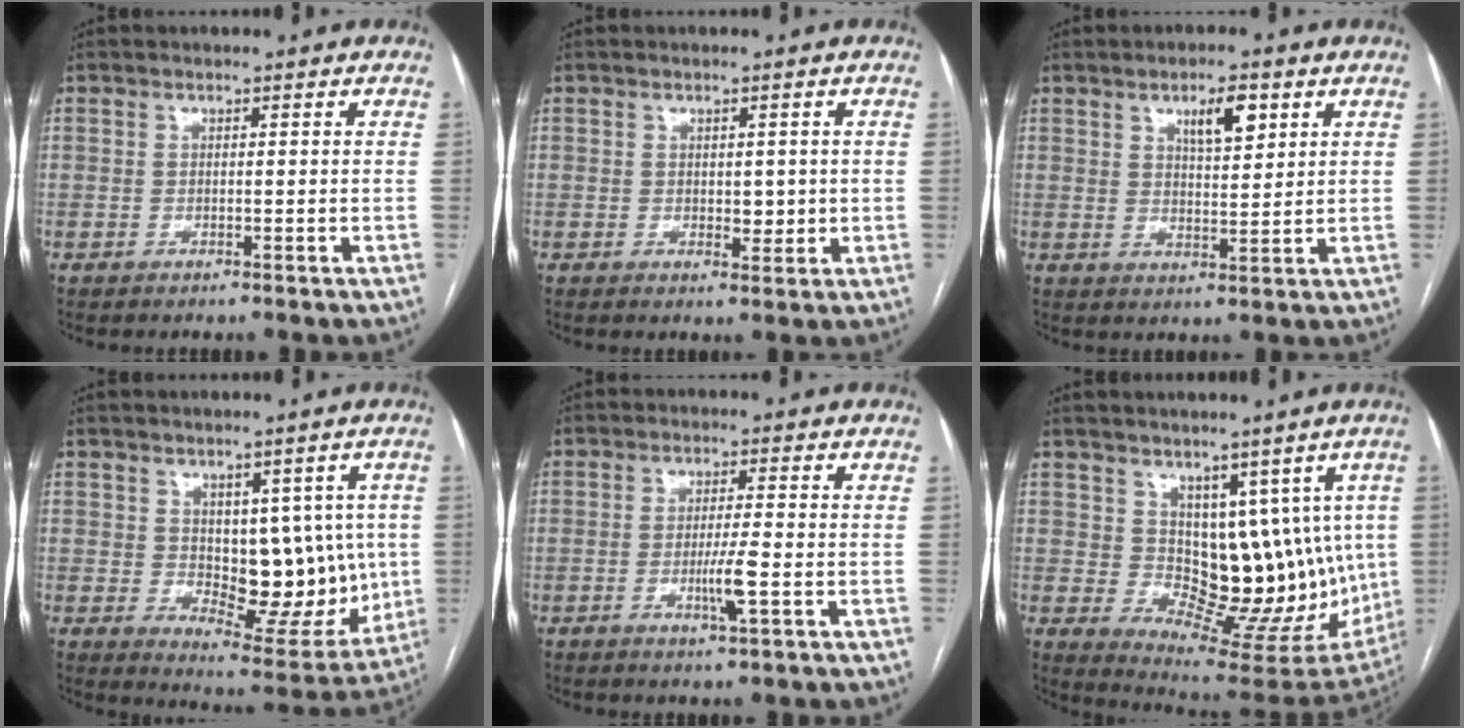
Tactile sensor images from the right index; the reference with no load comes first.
{"total": 2.7, "force": [0.2, 1.7, 2.1], "torque": [-0.026, -0.004, 0.008]}
{"total": 5.8, "force": [3.0, 1.8, 4.6], "torque": [-0.077, 0.002, 0.051]}
{"total": 13.0, "force": [0.4, 7.1, 10.9], "torque": [-0.124, 0.003, 0.031]}
{"total": 4.5, "force": [-1.3, -0.1, 4.3], "torque": [-0.082, -0.010, -0.022]}
{"total": 12.7, "force": [3.1, 8.0, 9.4], "torque": [-0.105, 0.004, 0.070]}